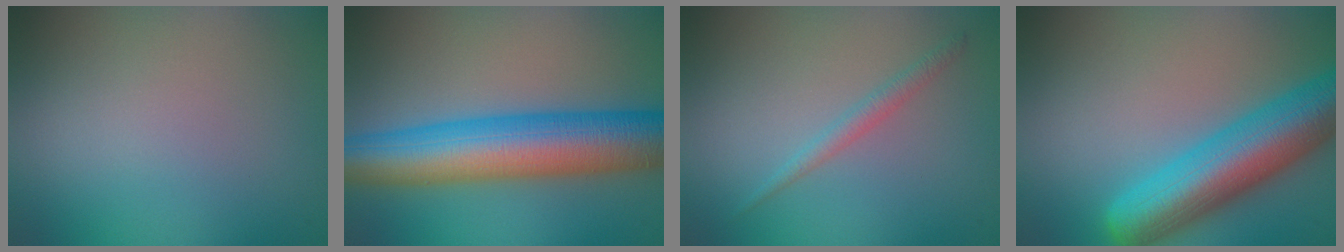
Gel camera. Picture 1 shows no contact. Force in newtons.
{"total": 10.8, "press": 10.8, "slide": 0.0}
{"total": 1.4, "press": 1.4, "slide": 0.1}
{"total": 9.2, "press": 9.2, "slide": 0.3}